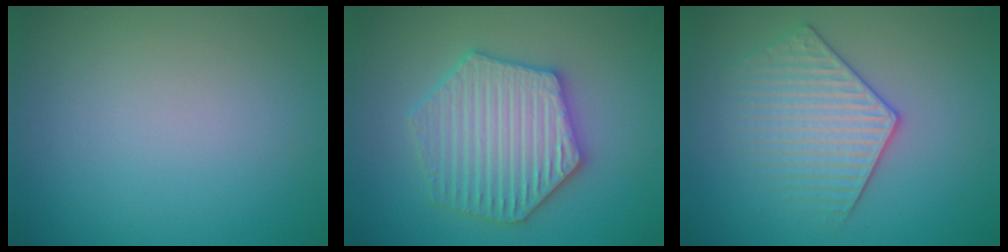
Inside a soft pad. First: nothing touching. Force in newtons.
{"total": 6.3, "press": 6.2, "slide": 1.0}
{"total": 3.5, "press": 3.4, "slide": 0.7}